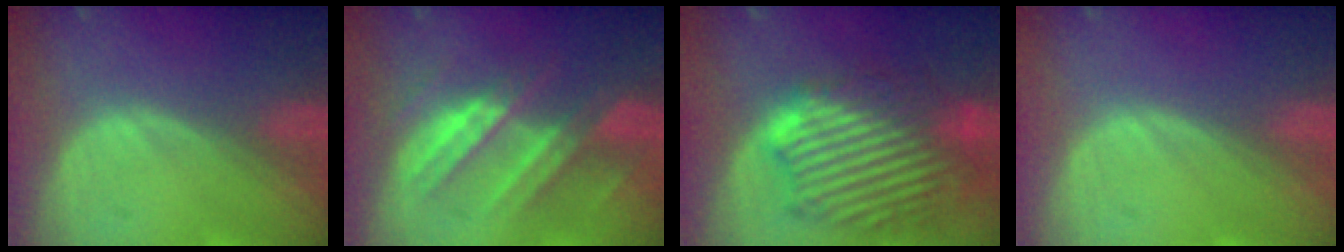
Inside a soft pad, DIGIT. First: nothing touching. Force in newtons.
{"total": 7.4, "press": 7.4, "slide": 0.4}
{"total": 12.7, "press": 12.6, "slide": 1.1}
{"total": 0.0}